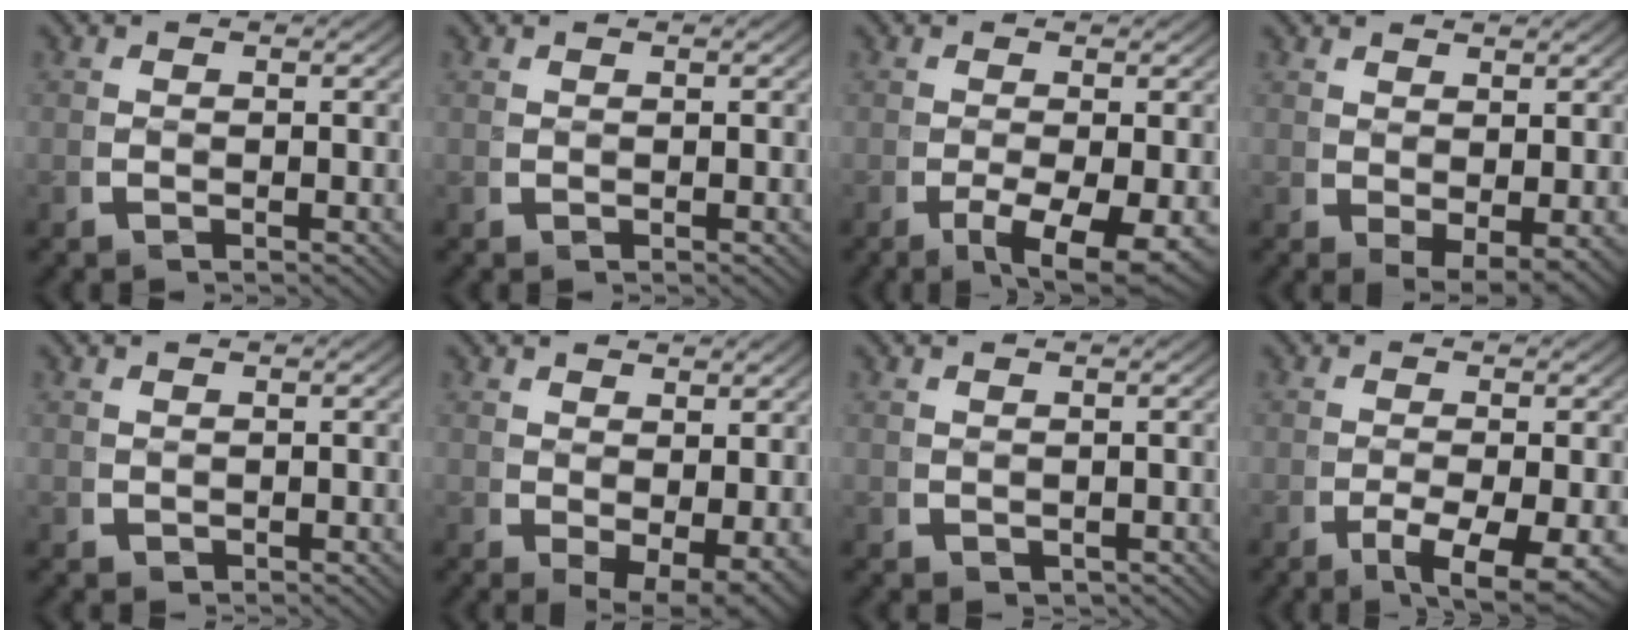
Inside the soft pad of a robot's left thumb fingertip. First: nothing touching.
{"total": 0.0}
{"total": 5.5, "force": [-1.6, 2.5, 4.7], "torque": [-0.085, -0.032, -0.009]}
{"total": 2.7, "force": [0.3, 1.9, 1.9], "torque": [-0.038, -0.030, 0.026]}
{"total": 0.5, "force": [0.3, 0.4, -0.2], "torque": [-0.001, -0.005, 0.010]}
{"total": 3.7, "force": [0.0, 2.5, 2.8], "torque": [-0.051, -0.039, 0.025]}
{"total": 0.7, "force": [0.1, 0.7, 0.0], "torque": [-0.001, -0.005, 0.008]}
{"total": 4.9, "force": [-1.6, 2.0, 4.2], "torque": [-0.077, -0.026, -0.012]}